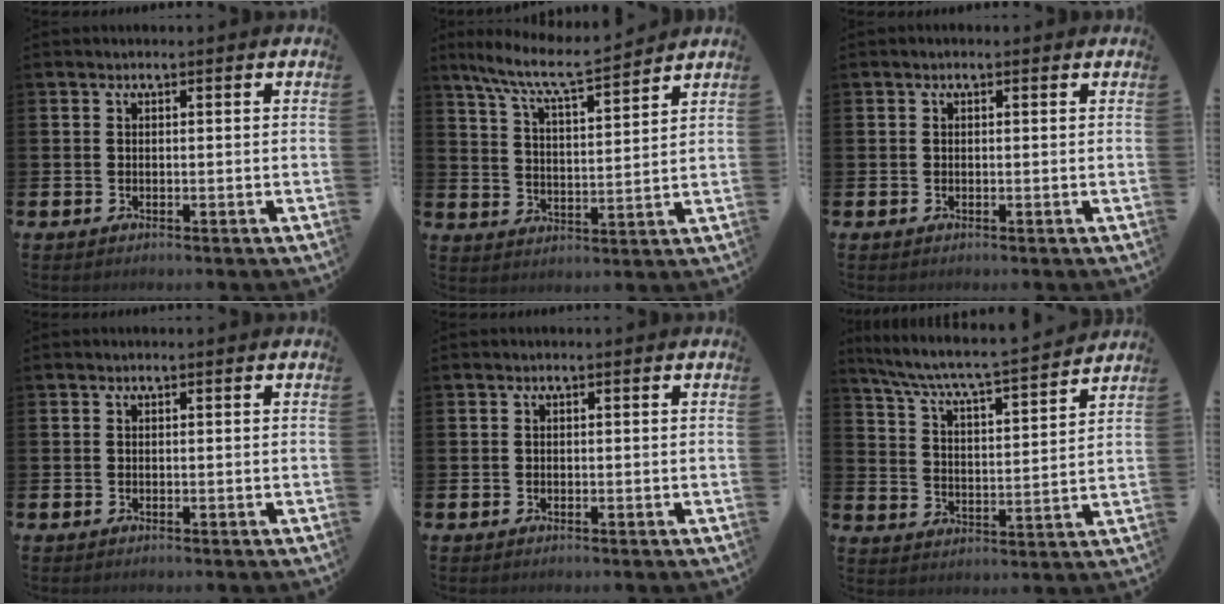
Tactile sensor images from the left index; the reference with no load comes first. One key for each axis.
{"total": 8.3, "fx": 7.4, "fy": 0.7, "fz": 3.5, "tx": -0.100, "ty": -0.043, "tz": 0.130}
{"total": 0.0}
{"total": 0.0}
{"total": 0.0}
{"total": 6.5, "fx": 6.1, "fy": 0.1, "fz": 2.3, "tx": -0.075, "ty": -0.053, "tz": 0.099}